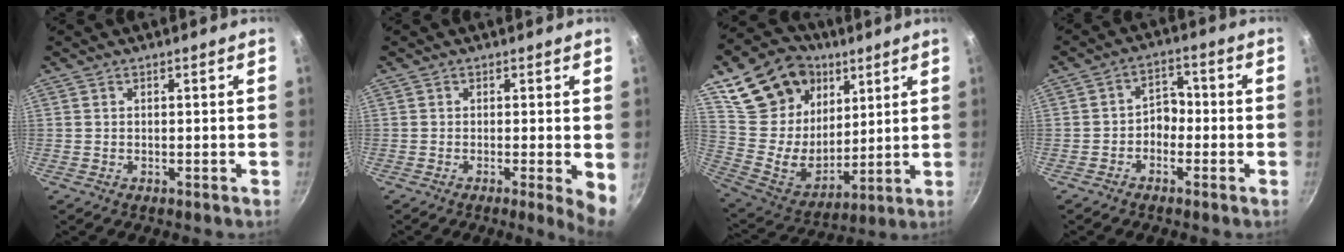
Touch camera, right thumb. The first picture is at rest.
{"total": 4.8, "force": [-0.5, 0.7, 4.7], "torque": [-0.053, -0.009, -0.008]}
{"total": 22.7, "force": [11.1, 16.6, 10.8], "torque": [-0.168, -0.054, 0.212]}
{"total": 4.5, "force": [-1.4, 3.4, 2.5], "torque": [-0.006, 0.026, -0.031]}